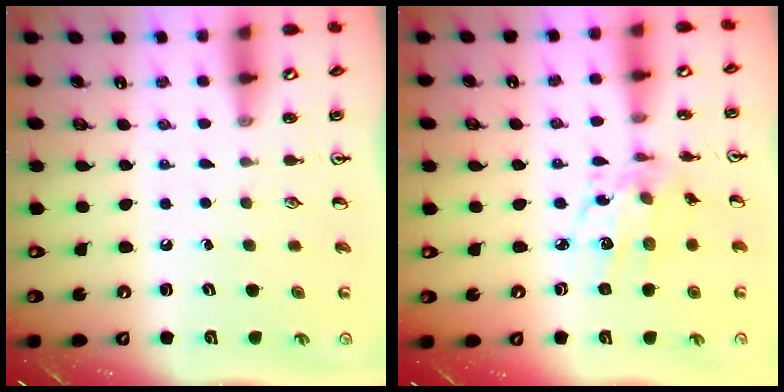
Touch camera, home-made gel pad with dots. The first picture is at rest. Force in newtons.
{"total": 9.4, "press": 9.4, "slide": 0.6}